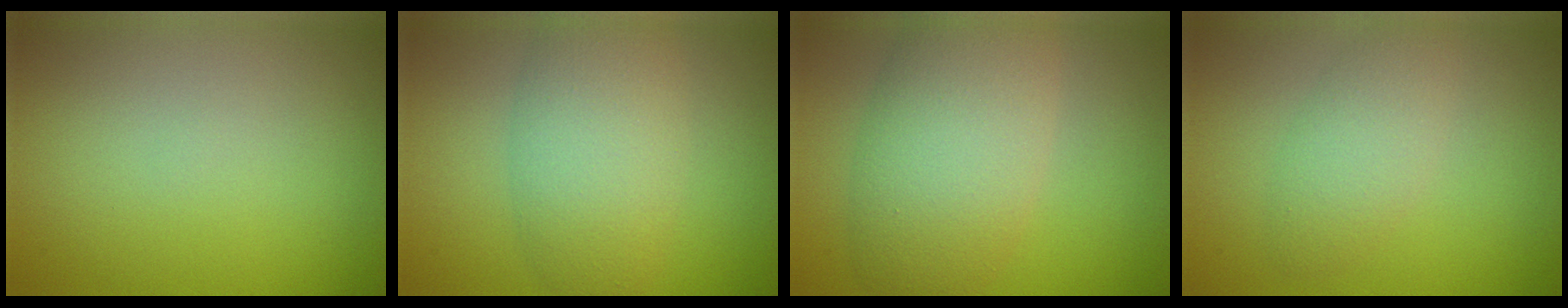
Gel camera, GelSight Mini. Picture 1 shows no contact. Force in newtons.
{"total": 6.1, "press": 6.1, "slide": 0.2}
{"total": 7.6, "press": 7.6, "slide": 0.5}
{"total": 2.9, "press": 2.9, "slide": 0.1}